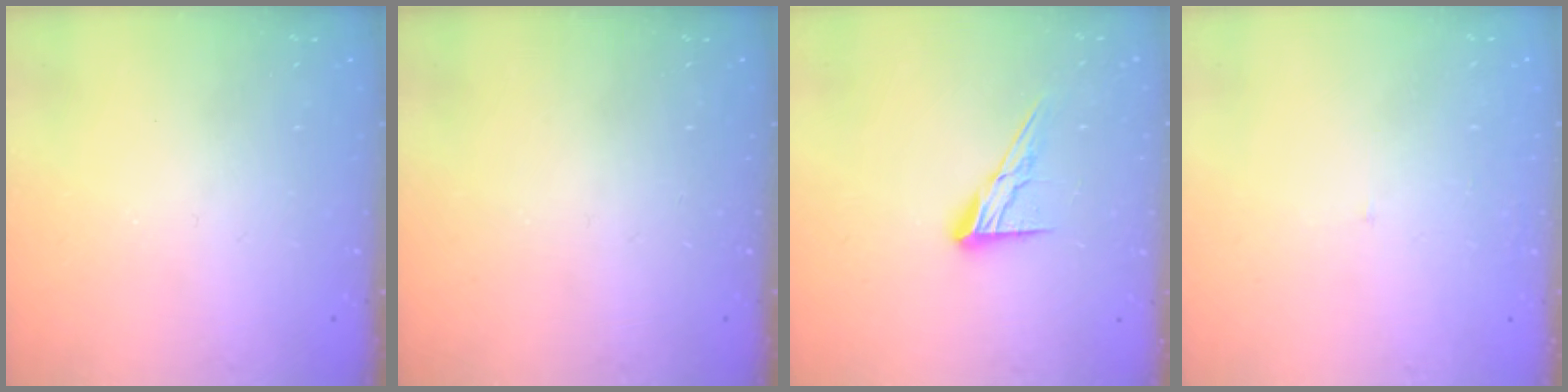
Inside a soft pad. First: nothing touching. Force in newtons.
{"total": 0.0}
{"total": 9.8, "press": 9.8, "slide": 0.5}
{"total": 2.0, "press": 2.0, "slide": 0.1}